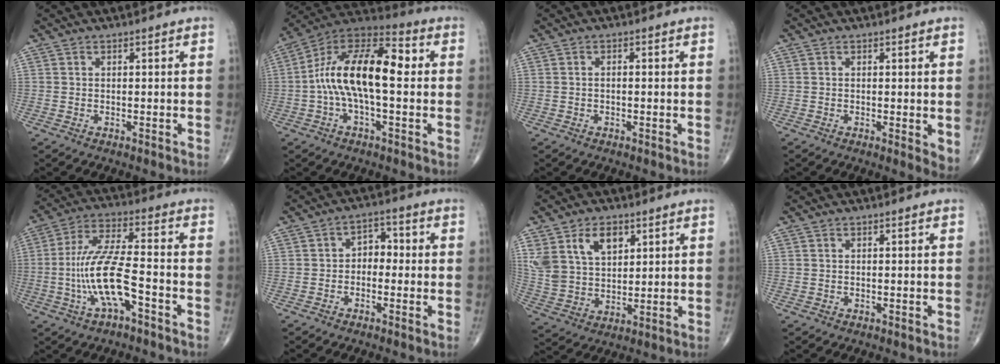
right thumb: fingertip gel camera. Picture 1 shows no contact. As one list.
[{"total": 17.3, "force": [0.2, 7.5, 15.6], "torque": [-0.273, 0.046, -0.008]}, {"total": 0.9, "force": [-0.1, 0.4, 0.8], "torque": [-0.016, 0.005, -0.003]}, {"total": 3.1, "force": [0.2, 1.0, 3.0], "torque": [-0.042, -0.012, 0.001]}, {"total": 13.1, "force": [-4.2, 3.8, 11.9], "torque": [-0.248, 0.040, -0.076]}, {"total": 4.5, "force": [-0.6, 3.3, 3.0], "torque": [-0.016, 0.023, -0.024]}, {"total": 11.9, "force": [5.4, 7.6, 7.4], "torque": [-0.124, -0.016, 0.115]}, {"total": 0.0}]